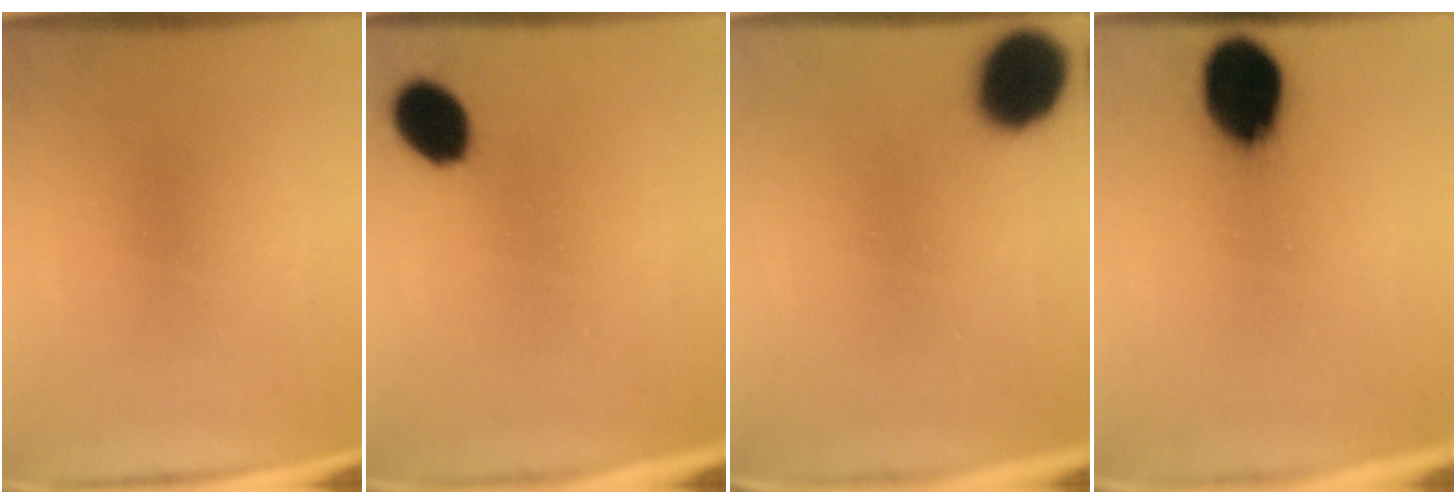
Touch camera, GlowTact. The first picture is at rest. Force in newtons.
{"total": 8.4}
{"total": 13.7}
{"total": 15.2}